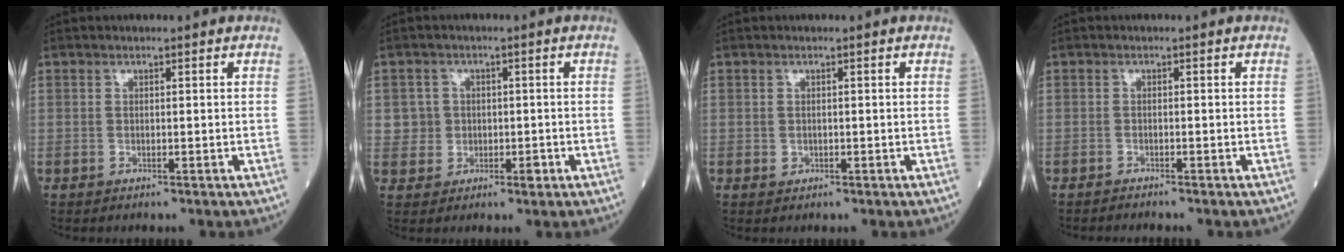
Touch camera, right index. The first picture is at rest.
{"total": 3.4, "force": [0.2, 3.4, 0.4], "torque": [0.005, 0.008, 0.009]}
{"total": 0.7, "force": [-0.1, 0.6, 0.3], "torque": [-0.005, 0.001, -0.001]}
{"total": 1.9, "force": [-1.8, -0.3, 0.6], "torque": [-0.008, -0.001, -0.025]}